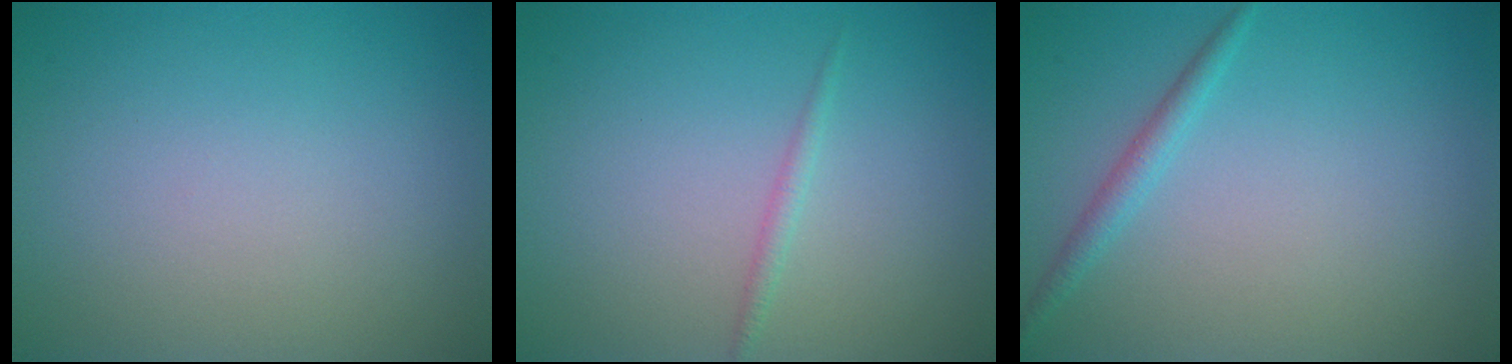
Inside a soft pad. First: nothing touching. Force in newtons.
{"total": 0.9, "press": 0.9, "slide": 0.1}
{"total": 1.4, "press": 1.4, "slide": 0.1}